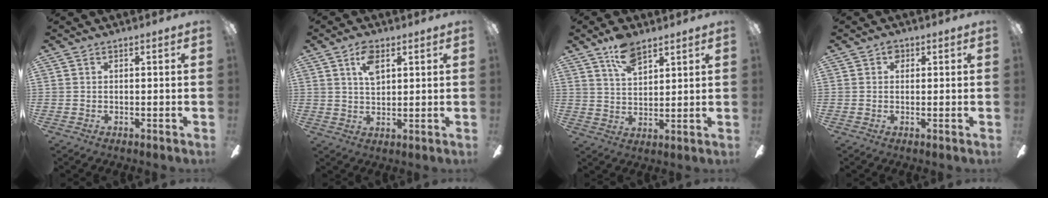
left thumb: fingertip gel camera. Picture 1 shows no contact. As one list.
[{"total": 6.2, "force": [3.2, 3.3, 4.2], "torque": [-0.076, 0.000, 0.054]}, {"total": 8.4, "force": [5.8, 3.7, 4.7], "torque": [-0.083, -0.022, 0.104]}, {"total": 1.8, "force": [0.8, 1.3, 1.0], "torque": [-0.004, -0.004, 0.011]}]